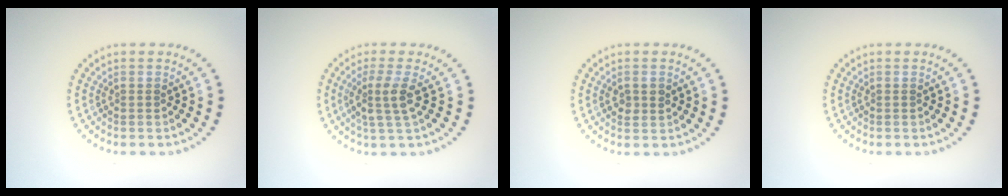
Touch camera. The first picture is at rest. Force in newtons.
{"total": 2.7, "press": 2.2, "slide": 1.5}
{"total": 1.5, "press": 1.5, "slide": 0.1}
{"total": 0.0}